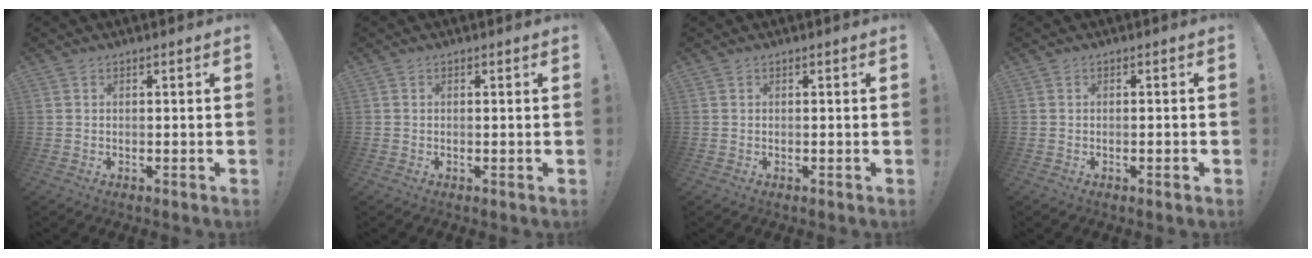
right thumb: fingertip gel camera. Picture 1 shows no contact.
{"total": 0.0}
{"total": 0.0}
{"total": 1.4, "force": [-0.7, 0.1, 1.1], "torque": [-0.020, 0.003, -0.011]}